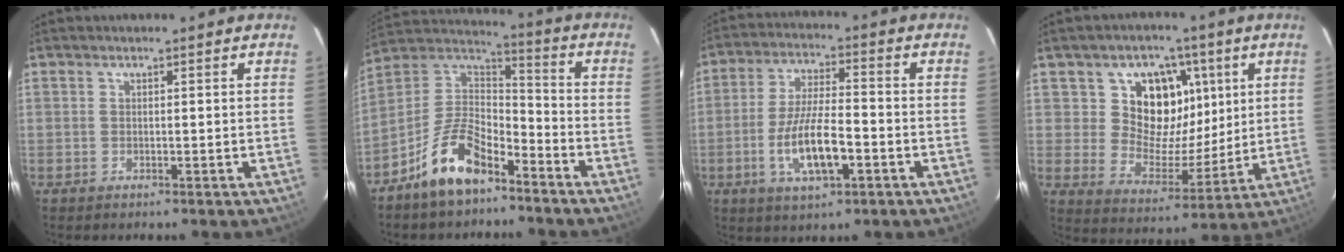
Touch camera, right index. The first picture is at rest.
{"total": 13.6, "force": [-8.8, 6.1, 8.3], "torque": [-0.179, 0.027, -0.164]}
{"total": 11.1, "force": [-3.9, 3.4, 9.8], "torque": [-0.198, -0.005, -0.067]}
{"total": 12.8, "force": [4.7, 10.6, 5.5], "torque": [-0.099, -0.006, 0.084]}